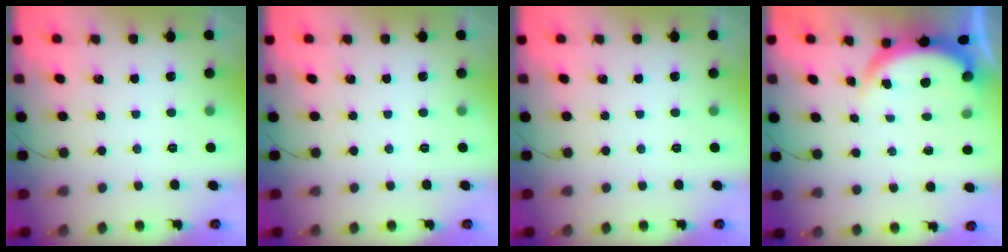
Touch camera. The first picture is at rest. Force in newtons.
{"total": 0.0}
{"total": 0.0}
{"total": 3.9, "press": 3.9, "slide": 0.1}